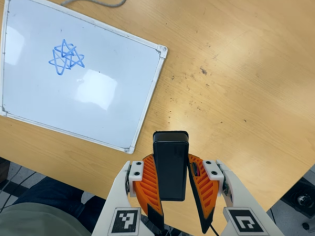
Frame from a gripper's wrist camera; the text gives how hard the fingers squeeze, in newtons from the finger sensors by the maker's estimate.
{"total": 10.2, "left": 8.3, "right": 12.1}